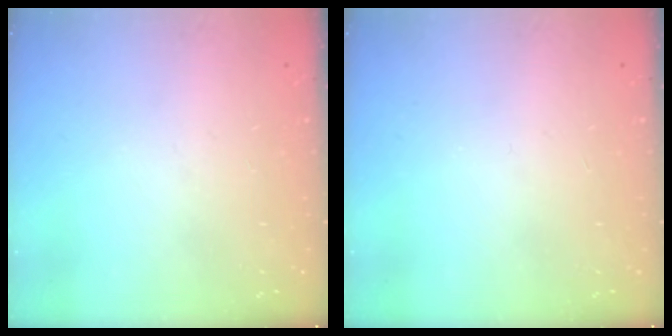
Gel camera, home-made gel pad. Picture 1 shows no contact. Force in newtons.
{"total": 0.0}